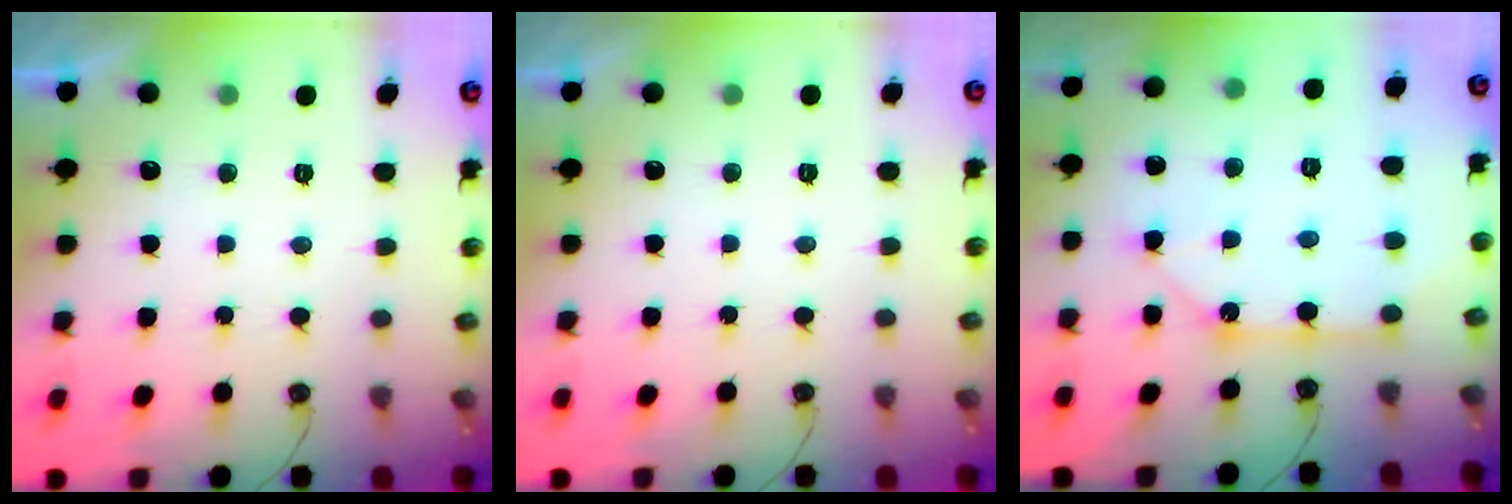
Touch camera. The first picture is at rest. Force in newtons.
{"total": 0.0}
{"total": 9.7, "press": 9.7, "slide": 0.9}